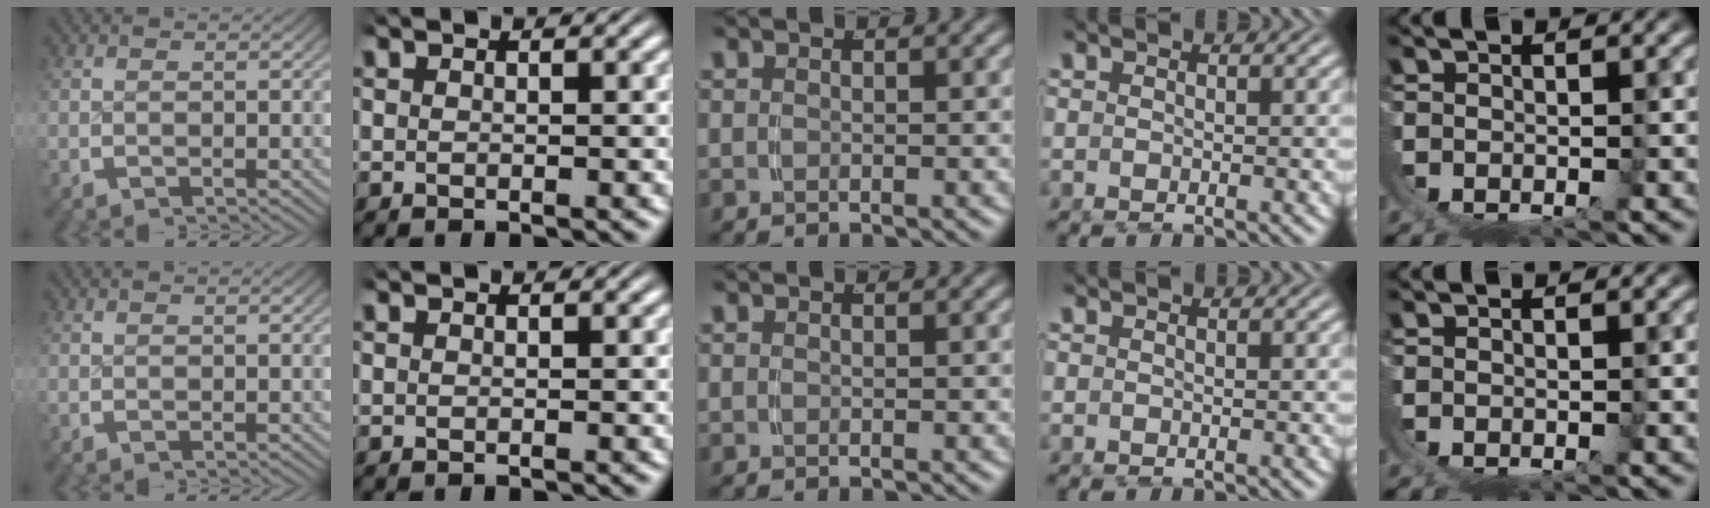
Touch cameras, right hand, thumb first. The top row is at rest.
{}